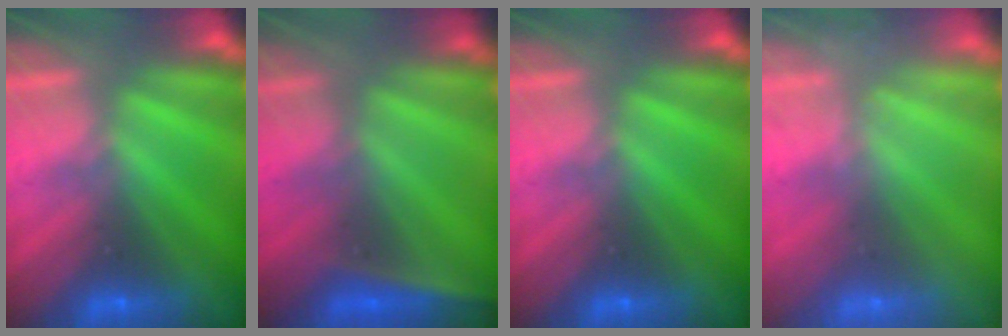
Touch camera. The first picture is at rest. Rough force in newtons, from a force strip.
{"total": 2.7}
{"total": 0.0}
{"total": 2.4}